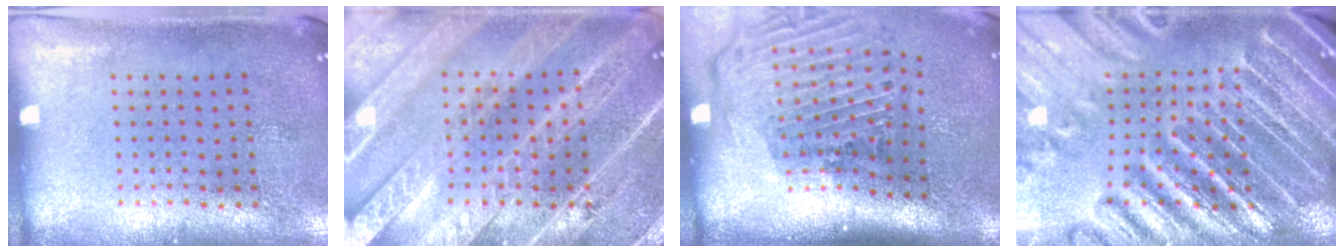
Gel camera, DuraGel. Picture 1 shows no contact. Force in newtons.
{"total": 5.9, "press": 5.8, "slide": 0.8}
{"total": 3.0, "press": 2.1, "slide": 2.1}
{"total": 5.1, "press": 4.5, "slide": 2.5}